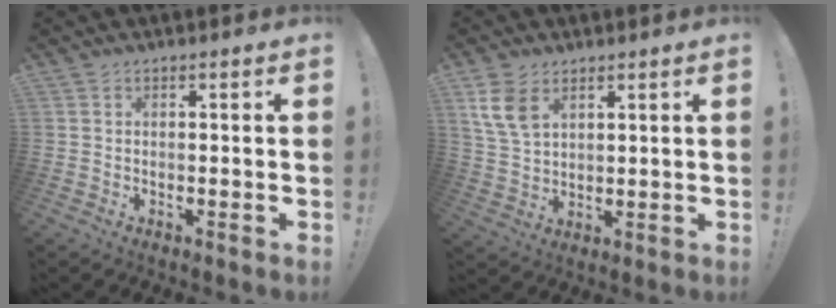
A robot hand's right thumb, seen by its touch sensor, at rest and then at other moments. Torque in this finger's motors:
{"motor_torque": [-0.55, 0.76, 0.64, 0.20, 0.14]}